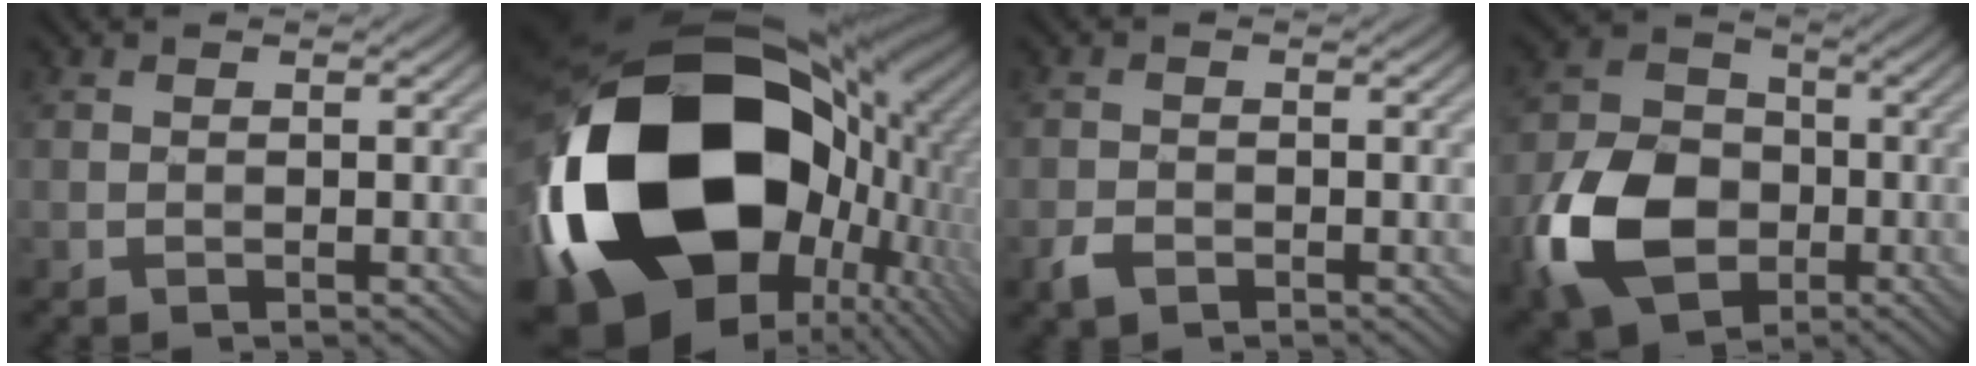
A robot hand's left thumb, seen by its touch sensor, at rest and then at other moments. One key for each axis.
{"total": 24.0, "fx": -3.1, "fy": 17.2, "fz": 16.6, "tx": -0.358, "ty": -0.058, "tz": -0.018}
{"total": 2.4, "fx": -1.5, "fy": 1.6, "fz": 1.0, "tx": -0.025, "ty": -0.002, "tz": -0.036}
{"total": 13.6, "fx": -4.7, "fy": 10.3, "fz": 7.5, "tx": -0.182, "ty": -0.012, "tz": -0.109}